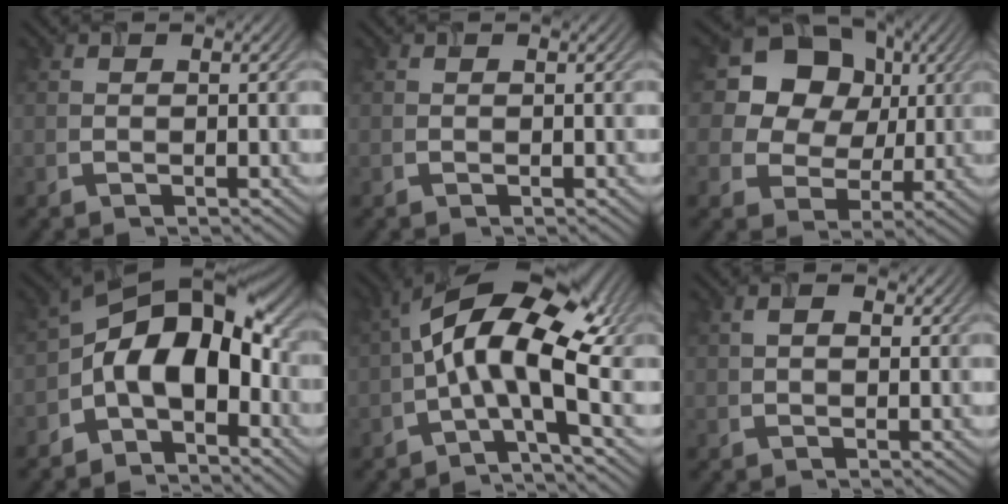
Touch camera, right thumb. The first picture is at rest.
{"total": 0.0}
{"total": 14.2, "force": [4.5, 11.6, 6.9], "torque": [-0.181, 0.059, 0.081]}
{"total": 11.2, "force": [-2.8, 6.2, 8.9], "torque": [-0.140, 0.016, -0.066]}
{"total": 12.6, "force": [0.3, 4.6, 11.7], "torque": [-0.208, 0.019, -0.005]}
{"total": 2.2, "force": [0.9, 1.0, 1.7], "torque": [-0.025, -0.005, 0.020]}